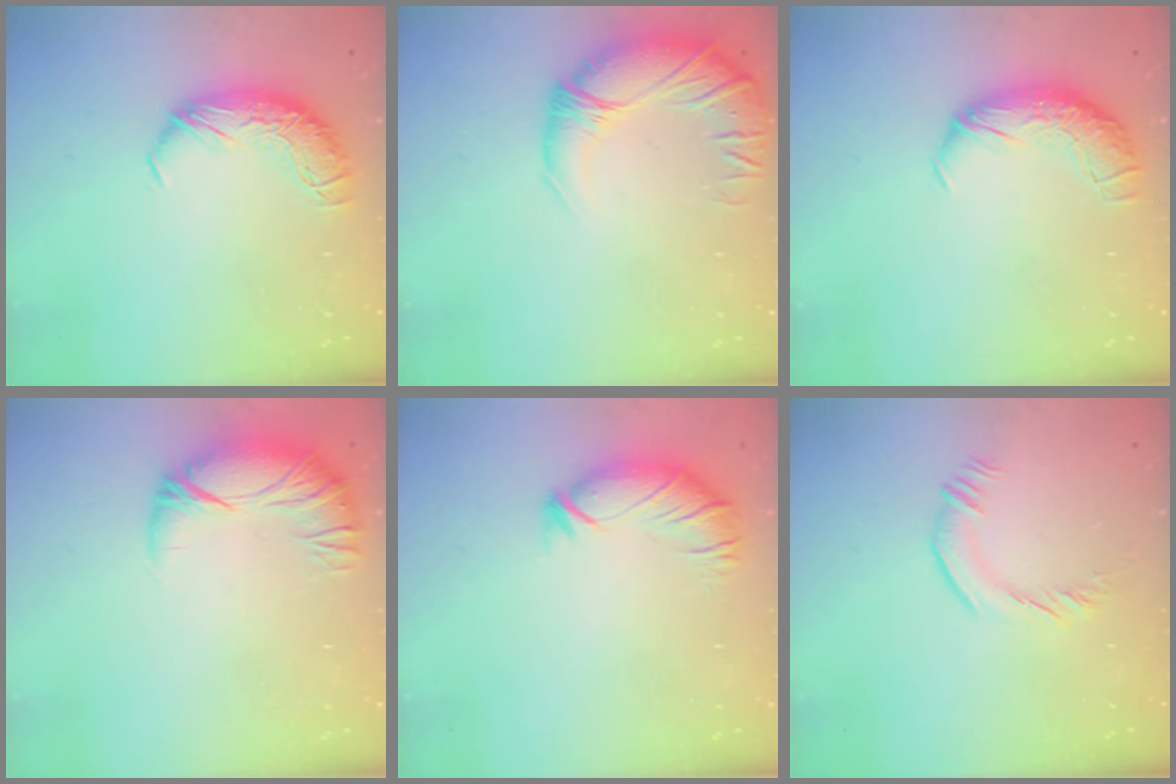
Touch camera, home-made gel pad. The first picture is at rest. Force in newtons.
{"total": 5.3, "press": 3.6, "slide": 3.8}
{"total": 2.3, "press": 1.0, "slide": 2.1}
{"total": 4.0, "press": 3.4, "slide": 2.1}
{"total": 2.9, "press": 2.3, "slide": 1.7}
{"total": 2.5, "press": 2.3, "slide": 0.9}